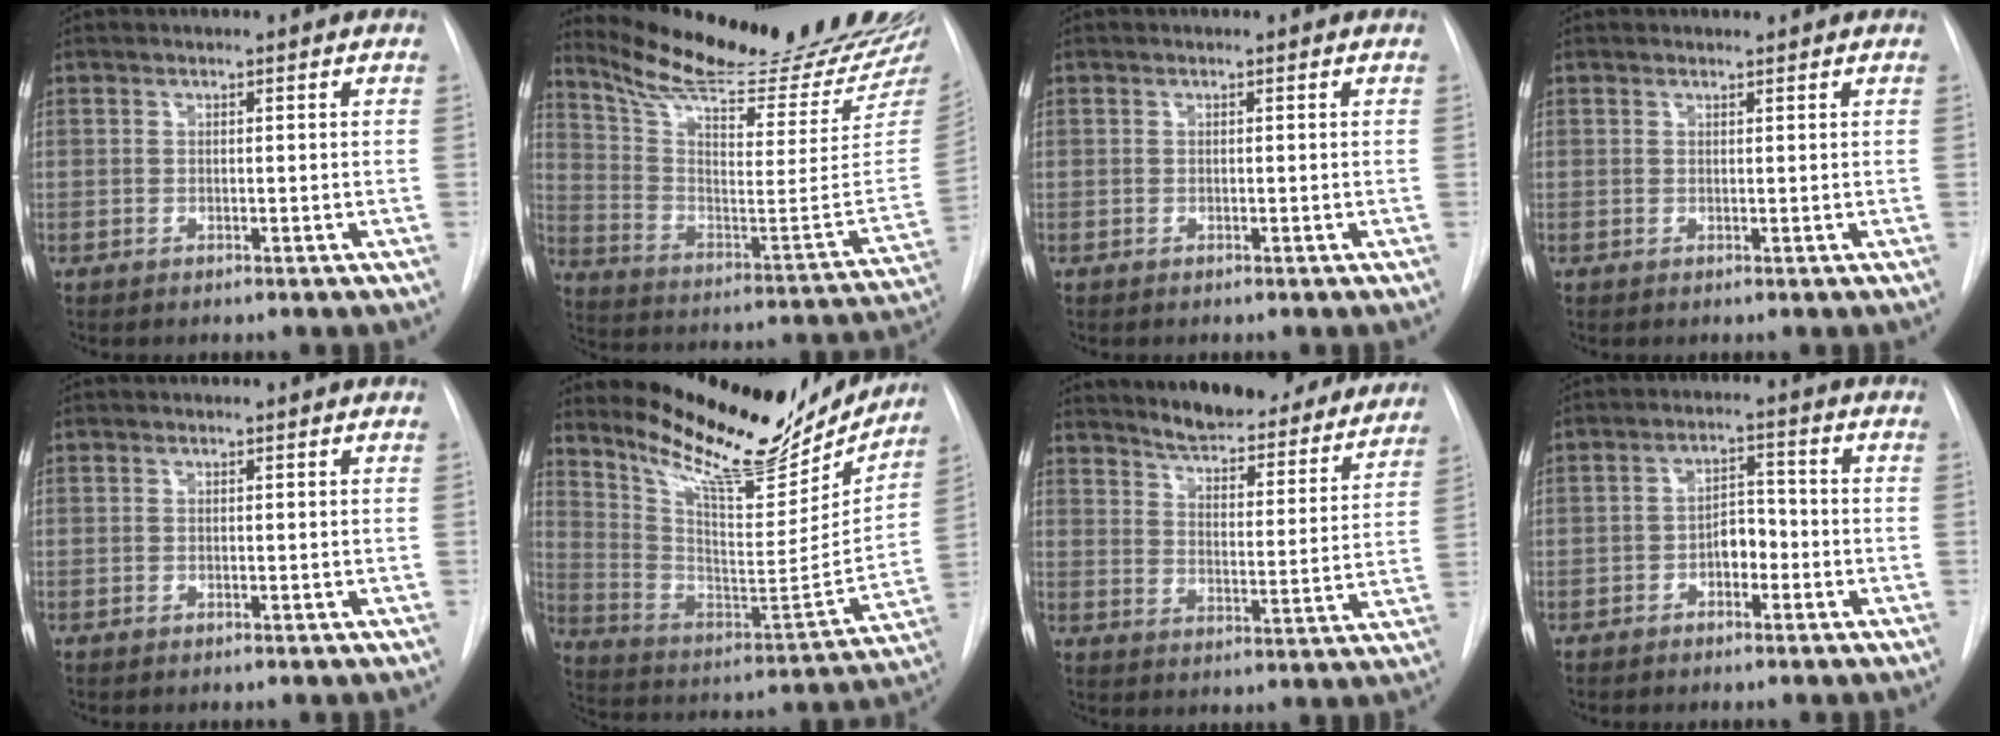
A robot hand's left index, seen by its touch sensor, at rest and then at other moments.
{"total": 30.0, "force": [27.0, 1.3, 13.0], "torque": [-0.216, -0.115, 0.377]}
{"total": 0.0}
{"total": 0.6, "force": [0.5, 0.1, -0.1], "torque": [-0.006, -0.002, 0.009]}
{"total": 0.0}
{"total": 22.5, "force": [20.0, 4.7, 9.1], "torque": [-0.153, -0.045, 0.305]}
{"total": 22.4, "force": [20.4, 4.8, 7.9], "torque": [-0.104, -0.035, 0.260]}
{"total": 3.9, "force": [-1.6, 2.2, 2.8], "torque": [-0.043, 0.014, -0.029]}